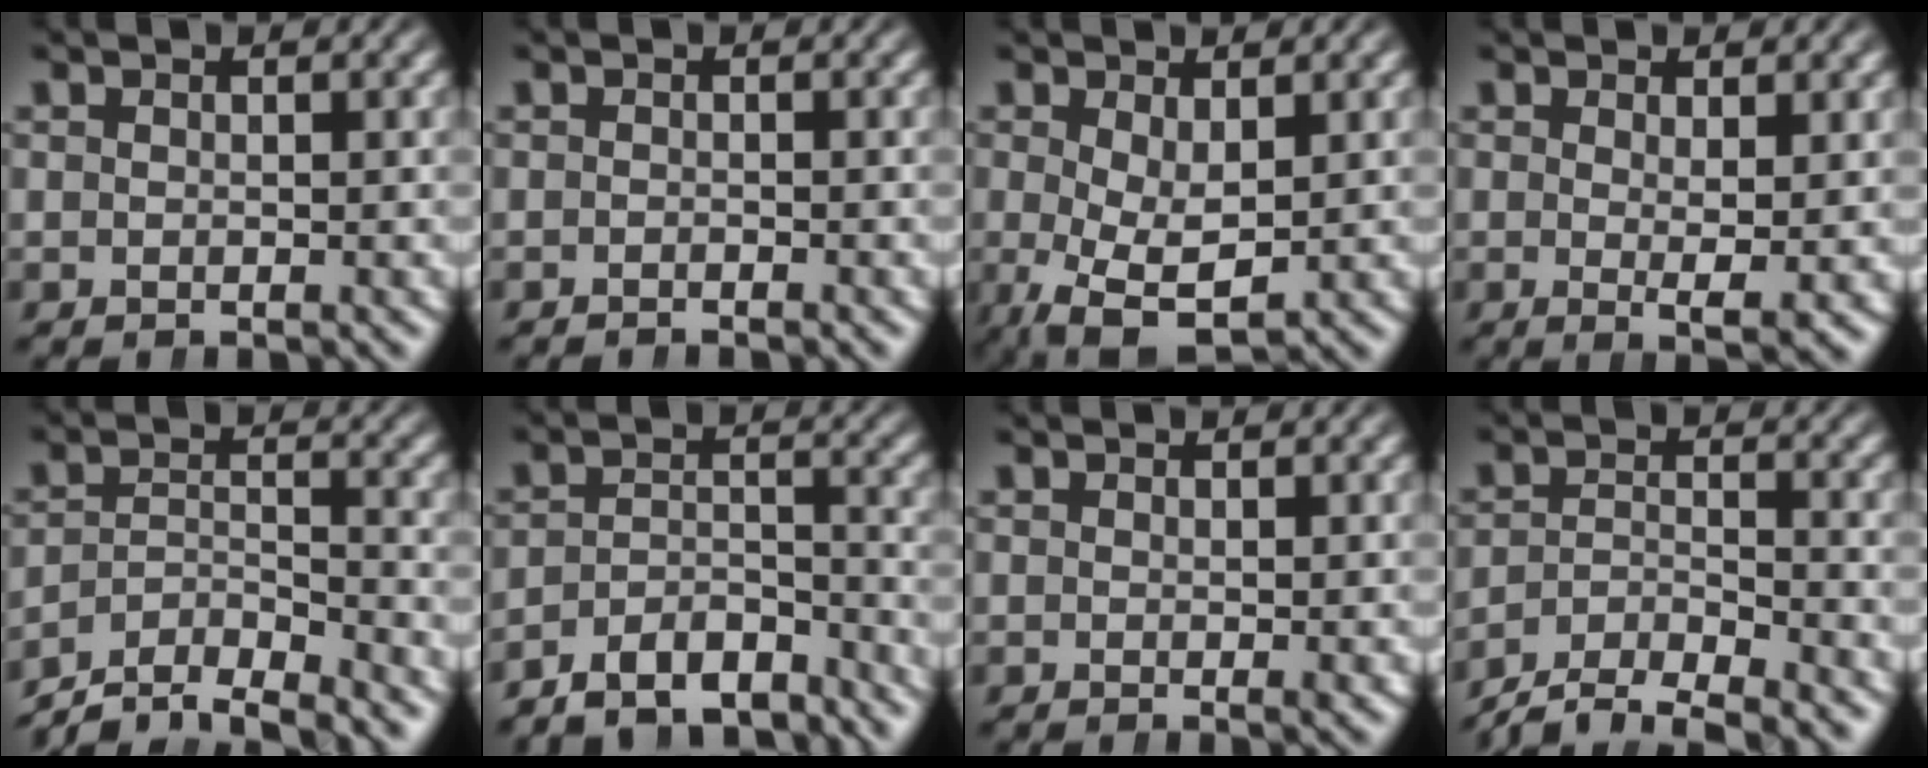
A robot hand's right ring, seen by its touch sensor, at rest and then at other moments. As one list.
[{"total": 0.9, "force": [-0.8, -0.3, -0.1], "torque": [-0.002, -0.005, -0.012]}, {"total": 6.0, "force": [-2.8, 3.0, 4.3], "torque": [-0.092, -0.054, -0.017]}, {"total": 2.5, "force": [-0.1, -0.1, 2.5], "torque": [-0.039, -0.024, 0.007]}, {"total": 8.1, "force": [-7.1, 3.3, 2.2], "torque": [-0.041, -0.031, -0.115]}, {"total": 7.5, "force": [-6.6, 3.0, 2.0], "torque": [-0.034, -0.025, -0.109]}, {"total": 0.6, "force": [0.2, -0.2, 0.5], "torque": [-0.006, -0.006, 0.004]}, {"total": 6.2, "force": [-5.0, 3.0, 2.2], "torque": [-0.038, -0.018, -0.084]}]